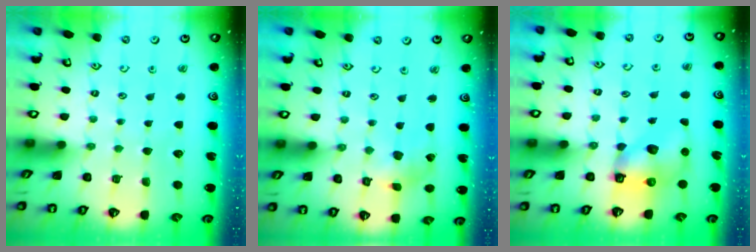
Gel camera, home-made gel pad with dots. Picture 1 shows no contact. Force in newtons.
{"total": 1.8, "press": 1.8, "slide": 0.2}
{"total": 7.9, "press": 7.8, "slide": 0.9}